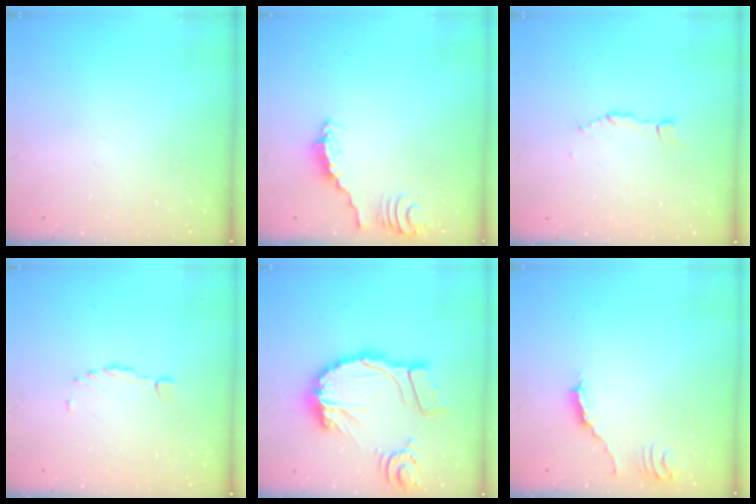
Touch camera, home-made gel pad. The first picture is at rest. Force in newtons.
{"total": 2.3, "press": 2.3, "slide": 0.1}
{"total": 2.7, "press": 2.7, "slide": 0.2}
{"total": 0.6, "press": 0.5, "slide": 0.3}
{"total": 22.6, "press": 22.4, "slide": 2.7}
{"total": 2.0, "press": 2.0, "slide": 0.3}